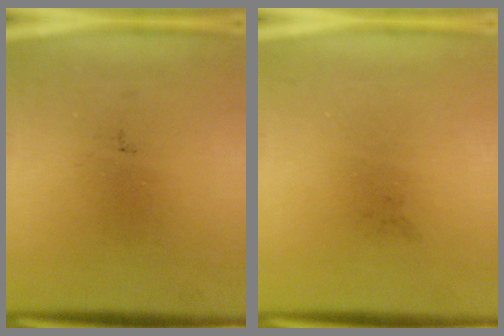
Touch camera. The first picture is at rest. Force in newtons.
{"total": 0.0}